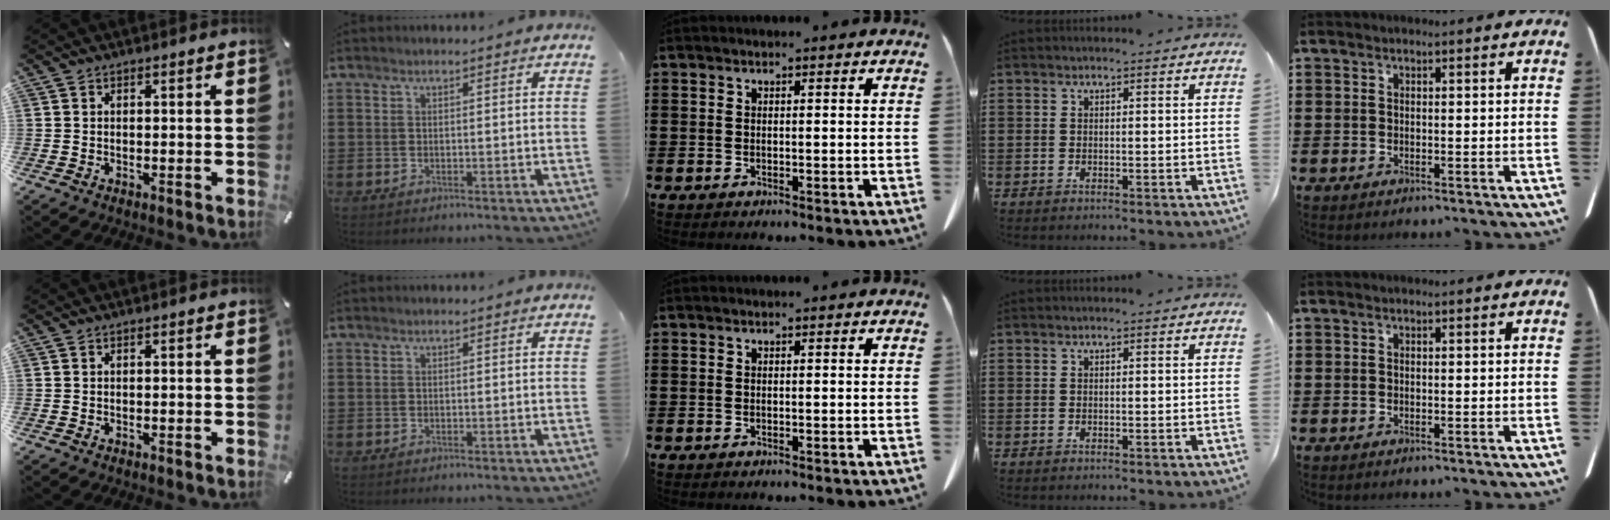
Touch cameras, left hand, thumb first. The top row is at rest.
{}